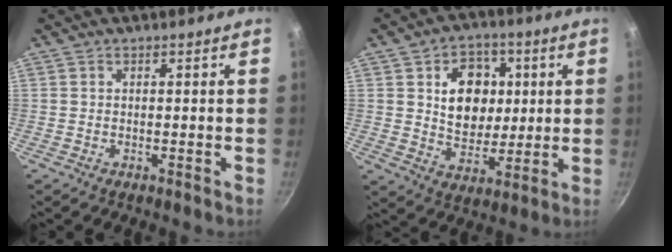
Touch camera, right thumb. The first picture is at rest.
{"total": 12.8, "force": [2.7, 9.8, 7.8], "torque": [-0.073, -0.014, 0.044]}